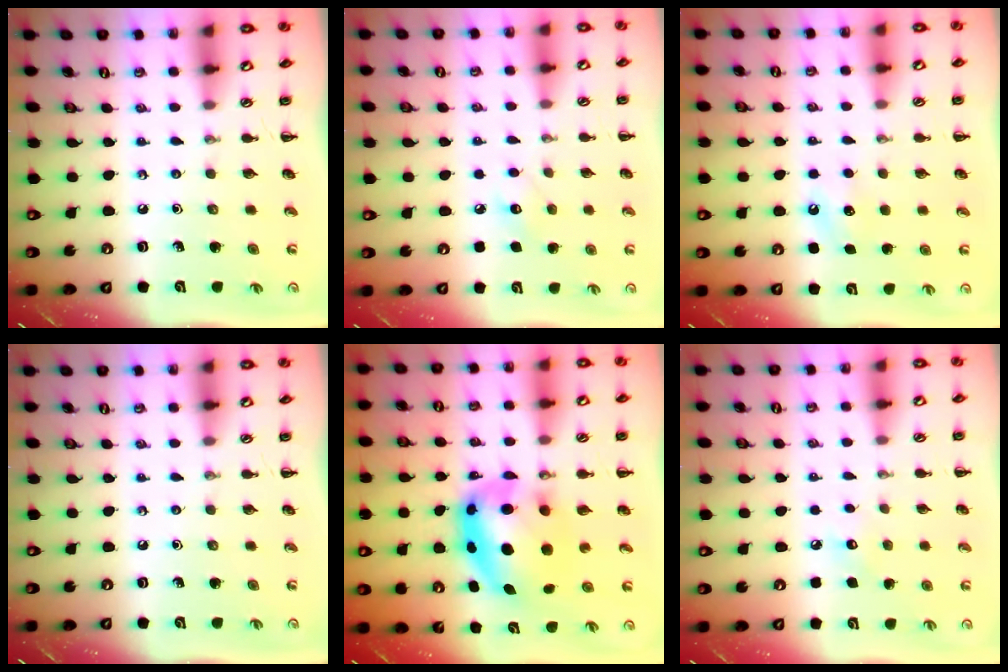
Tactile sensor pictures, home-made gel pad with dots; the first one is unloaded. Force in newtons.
{"total": 6.8, "press": 6.6, "slide": 1.7}
{"total": 4.5, "press": 4.4, "slide": 1.3}
{"total": 0.0}
{"total": 11.0, "press": 10.7, "slide": 2.7}
{"total": 6.2, "press": 6.0, "slide": 1.6}